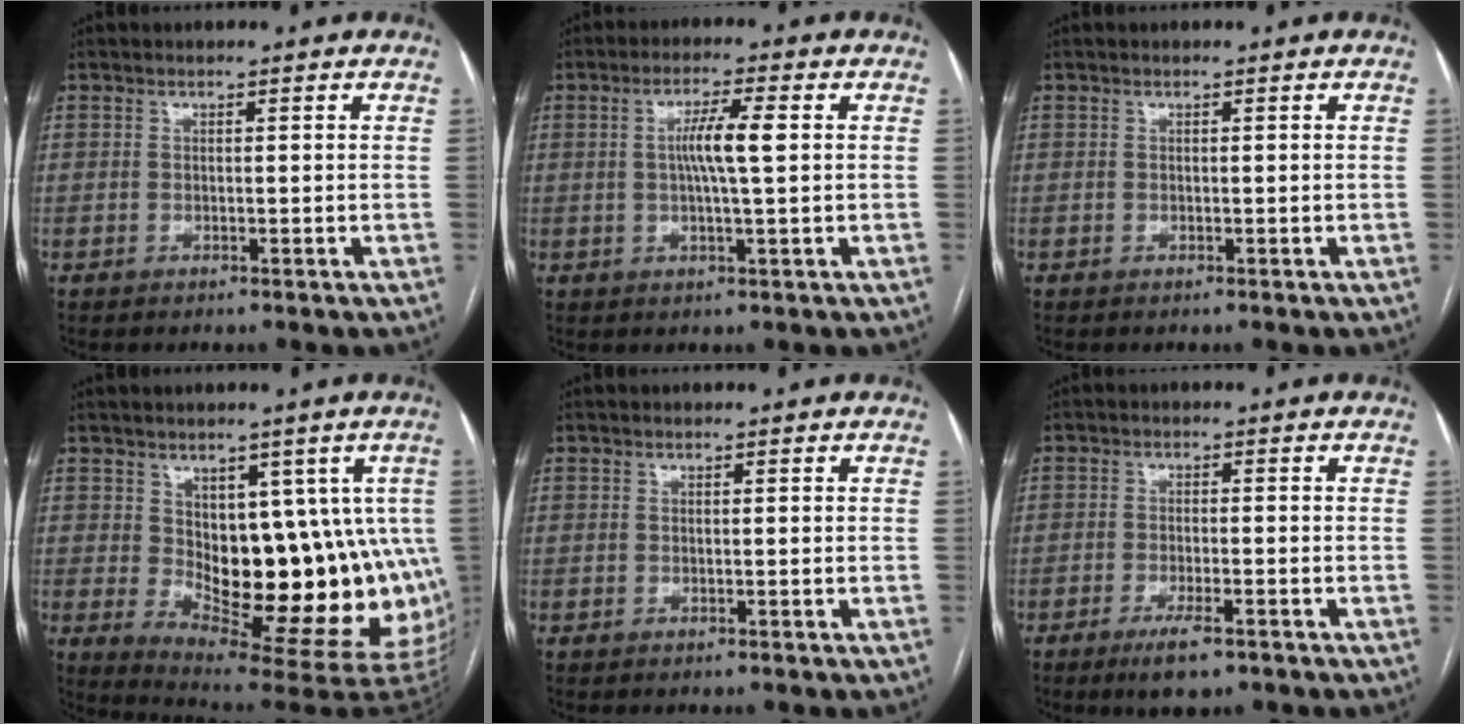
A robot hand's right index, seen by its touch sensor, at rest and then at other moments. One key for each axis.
{"total": 5.6, "fx": 0.6, "fy": 0.0, "fz": 5.6, "tx": -0.105, "ty": 0.003, "tz": 0.011}
{"total": 0.0}
{"total": 17.2, "fx": 0.5, "fy": 8.0, "fz": 15.2, "tx": -0.150, "ty": 0.001, "tz": 0.026}
{"total": 0.0}
{"total": 5.0, "fx": -3.2, "fy": 1.0, "fz": 3.7, "tx": -0.071, "ty": -0.009, "tz": -0.049}